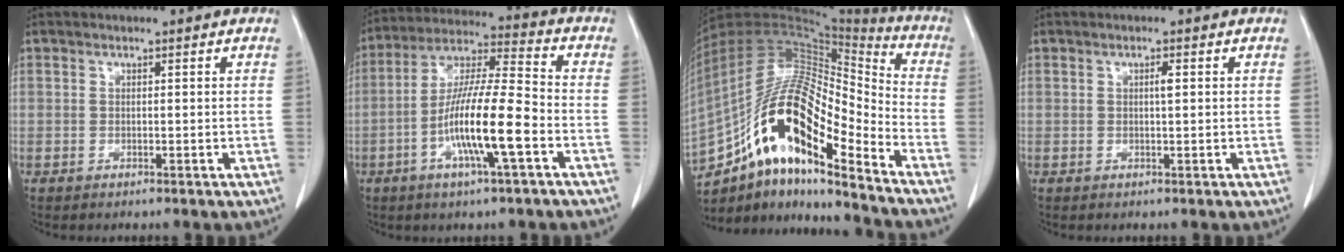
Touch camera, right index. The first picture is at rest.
{"total": 13.7, "force": [-4.5, 0.8, 13.0], "torque": [-0.245, 0.000, -0.084]}
{"total": 20.8, "force": [-11.8, 5.0, 16.5], "torque": [-0.330, 0.016, -0.207]}
{"total": 1.1, "force": [0.2, 0.1, 1.0], "torque": [-0.020, 0.002, 0.003]}